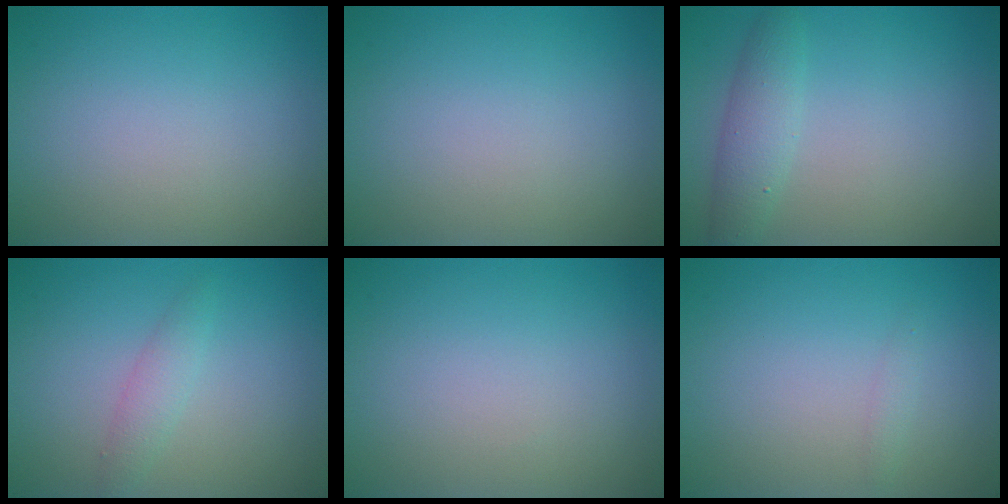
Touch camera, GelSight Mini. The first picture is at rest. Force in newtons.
{"total": 0.0}
{"total": 2.7, "press": 2.7, "slide": 0.1}
{"total": 1.6, "press": 1.6, "slide": 0.0}
{"total": 0.0}
{"total": 0.6, "press": 0.6, "slide": 0.0}